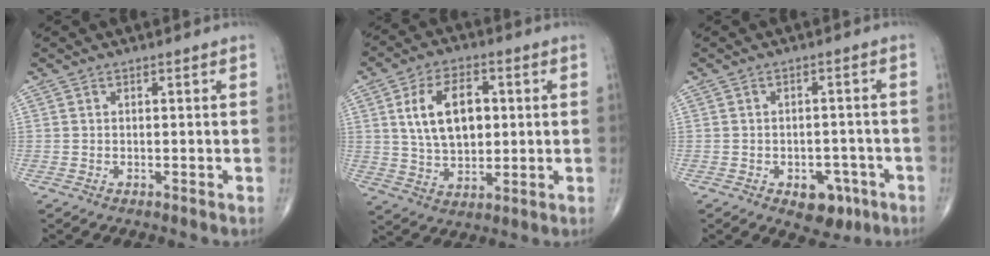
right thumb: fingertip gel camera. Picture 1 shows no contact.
{"total": 12.7, "force": [2.5, 7.8, 9.8], "torque": [-0.148, -0.001, 0.045]}
{"total": 6.8, "force": [-3.3, 4.3, 4.1], "torque": [-0.026, 0.021, -0.037]}